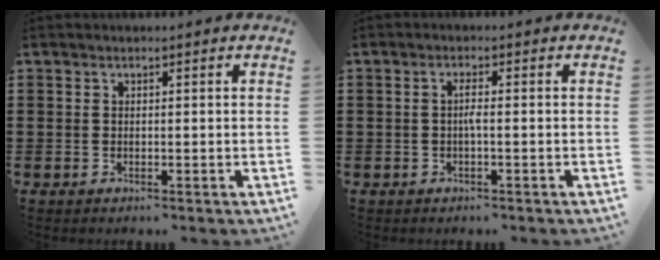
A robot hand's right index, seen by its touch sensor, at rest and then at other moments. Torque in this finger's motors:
{"motor_torque": [0.61, -0.30, 0.27, 0.08]}